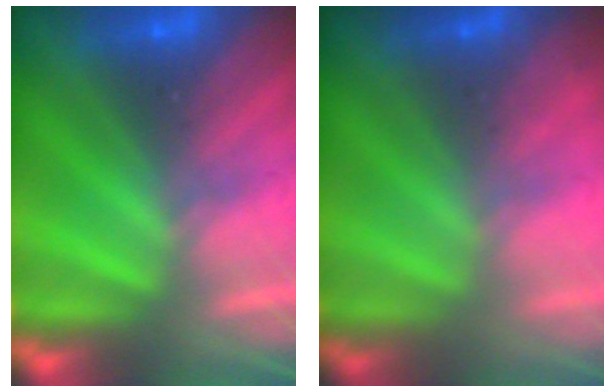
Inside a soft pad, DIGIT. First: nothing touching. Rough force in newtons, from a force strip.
{"total": 1.8}